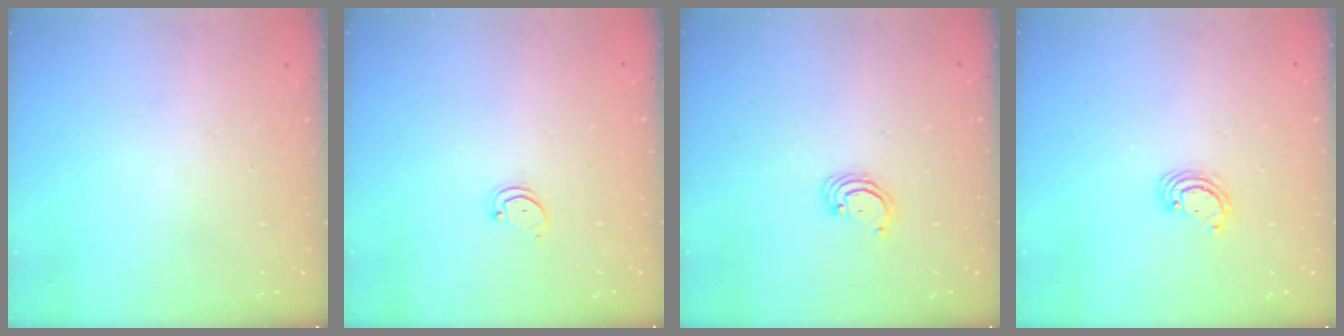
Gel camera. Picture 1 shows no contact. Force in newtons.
{"total": 1.8, "press": 1.7, "slide": 0.2}
{"total": 2.5, "press": 2.5, "slide": 0.2}
{"total": 2.4, "press": 2.4, "slide": 0.2}